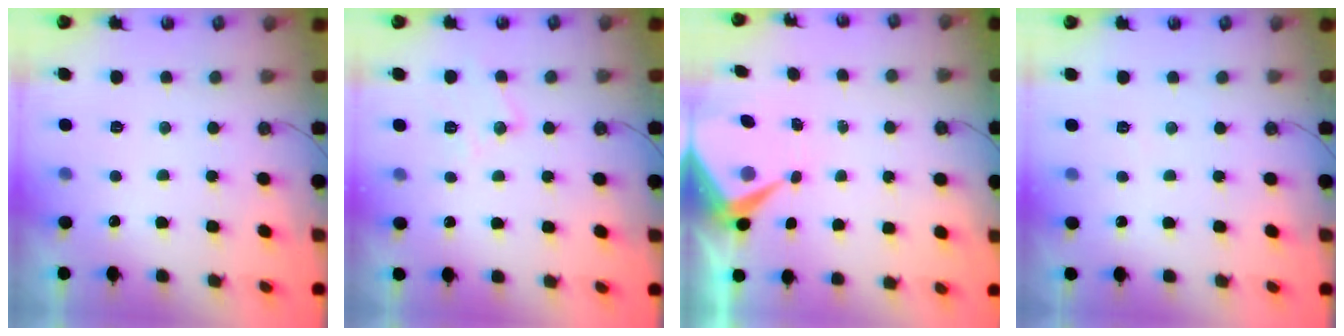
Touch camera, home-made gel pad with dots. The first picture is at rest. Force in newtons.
{"total": 9.6, "press": 9.6, "slide": 0.6}
{"total": 7.8, "press": 7.8, "slide": 0.6}
{"total": 3.0, "press": 3.0, "slide": 0.5}